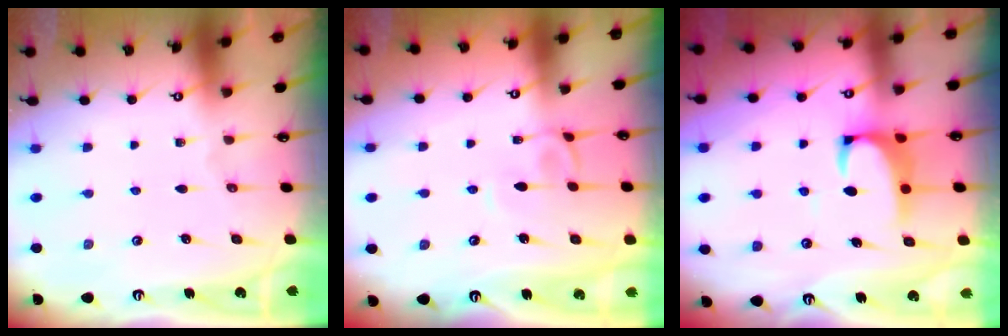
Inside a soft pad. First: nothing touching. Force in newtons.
{"total": 2.4, "press": 2.4, "slide": 0.3}
{"total": 2.2, "press": 2.0, "slide": 1.0}